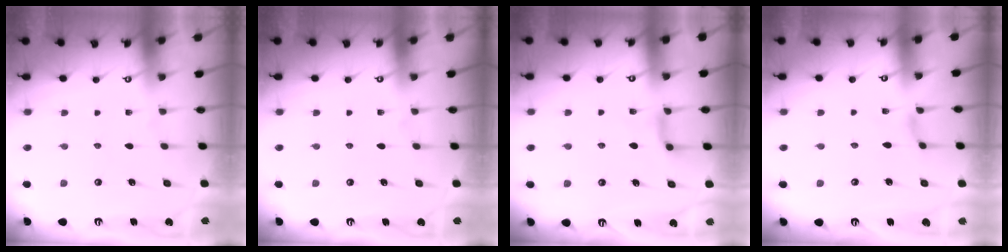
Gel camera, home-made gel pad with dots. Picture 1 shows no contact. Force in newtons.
{"total": 0.0}
{"total": 5.0, "press": 5.0, "slide": 0.7}
{"total": 0.0}